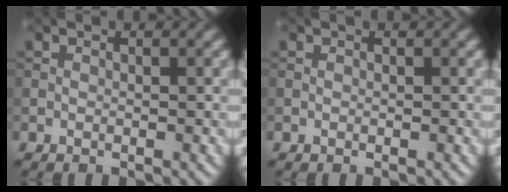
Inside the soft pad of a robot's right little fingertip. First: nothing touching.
{"total": 0.0}